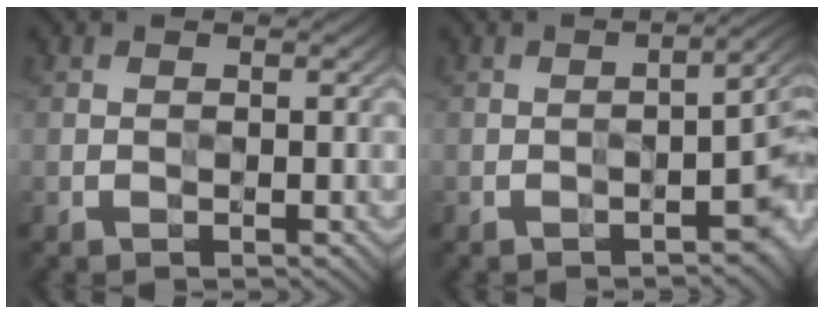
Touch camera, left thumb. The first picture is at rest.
{"total": 5.3, "force": [-1.8, 1.3, 4.8], "torque": [-0.059, 0.004, -0.021]}